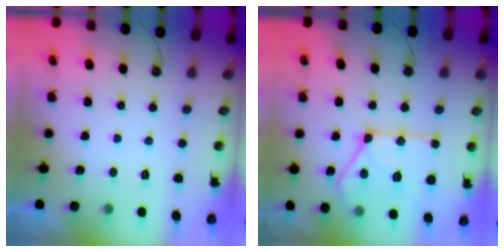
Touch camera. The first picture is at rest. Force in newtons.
{"total": 17.5, "press": 17.5, "slide": 1.4}